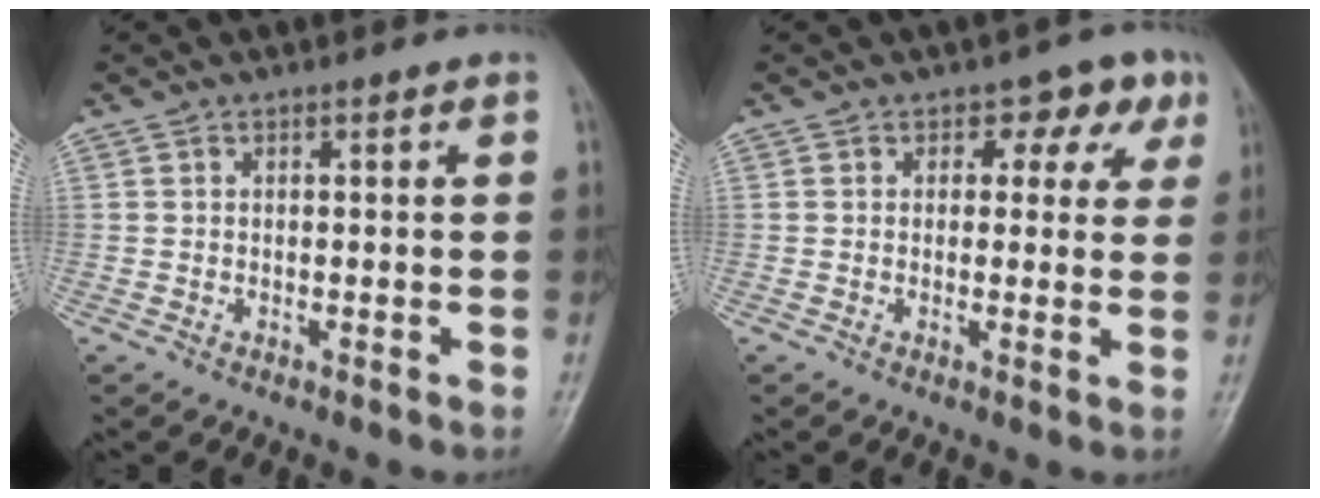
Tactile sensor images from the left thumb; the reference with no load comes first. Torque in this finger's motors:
{"motor_torque": [0.09, 0.21, -0.04, -0.13, 0.03]}